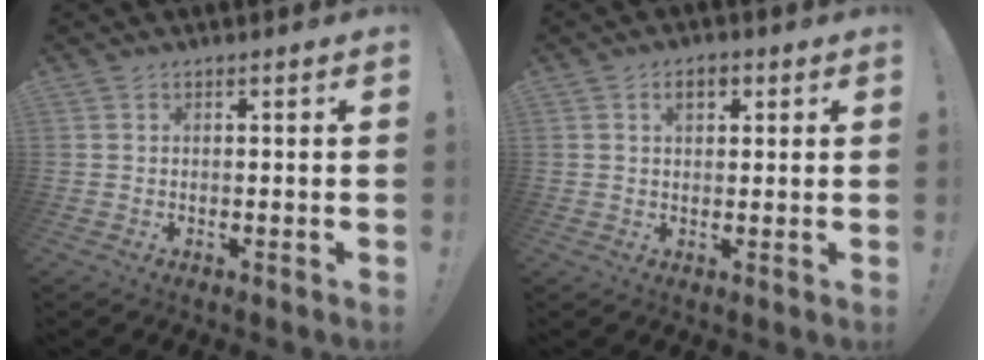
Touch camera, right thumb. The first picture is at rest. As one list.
[{"total": 3.8, "force": [1.5, 2.3, 2.7], "torque": [-0.037, 0.001, 0.022]}]